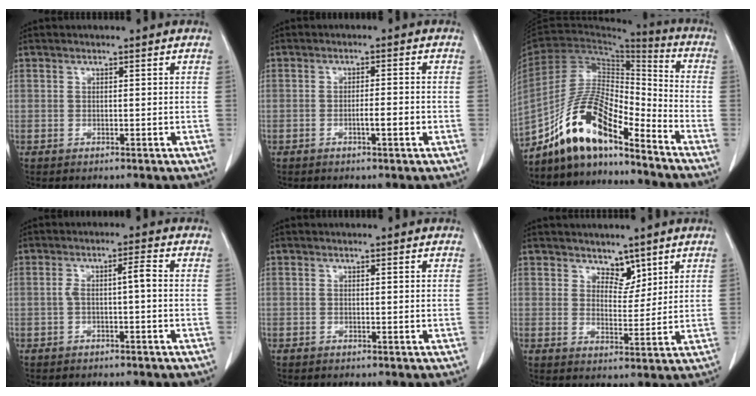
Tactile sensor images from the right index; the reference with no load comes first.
{"total": 2.6, "force": [-1.0, 0.2, 2.4], "torque": [-0.039, 0.001, -0.018]}
{"total": 13.6, "force": [-10.6, 3.2, 7.9], "torque": [-0.154, 0.027, -0.191]}
{"total": 3.2, "force": [-0.7, 0.3, 3.1], "torque": [-0.056, 0.016, -0.010]}
{"total": 0.0}
{"total": 3.7, "force": [2.8, 2.1, 1.2], "torque": [-0.011, -0.006, 0.050]}